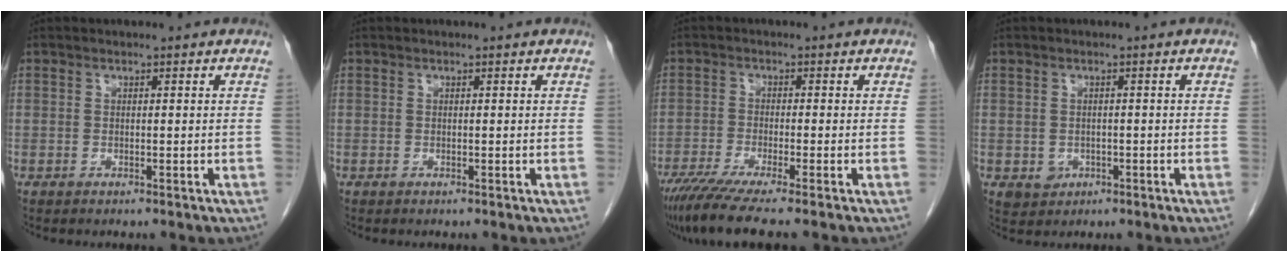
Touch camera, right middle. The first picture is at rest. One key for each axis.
{"total": 0.0}
{"total": 8.7, "fx": -6.8, "fy": -0.4, "fz": 5.4, "tx": -0.086, "ty": -0.025, "tz": -0.114}
{"total": 2.9, "fx": -0.8, "fy": 2.7, "fz": 1.0, "tx": -0.015, "ty": 0.001, "tz": -0.002}